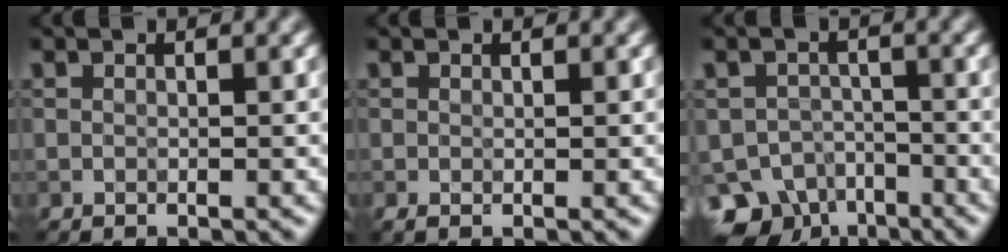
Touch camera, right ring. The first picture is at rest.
{"total": 0.0}
{"total": 6.7, "force": [-5.0, 4.0, 1.9], "torque": [-0.016, -0.013, -0.080]}